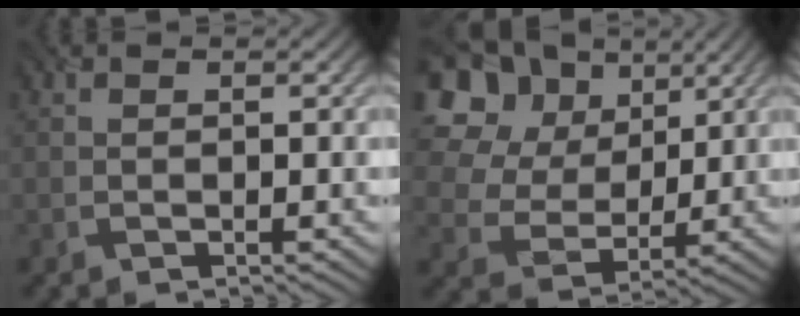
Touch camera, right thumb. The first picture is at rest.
{"total": 17.2, "force": [8.4, 12.5, 8.4], "torque": [-0.255, 0.048, 0.194]}